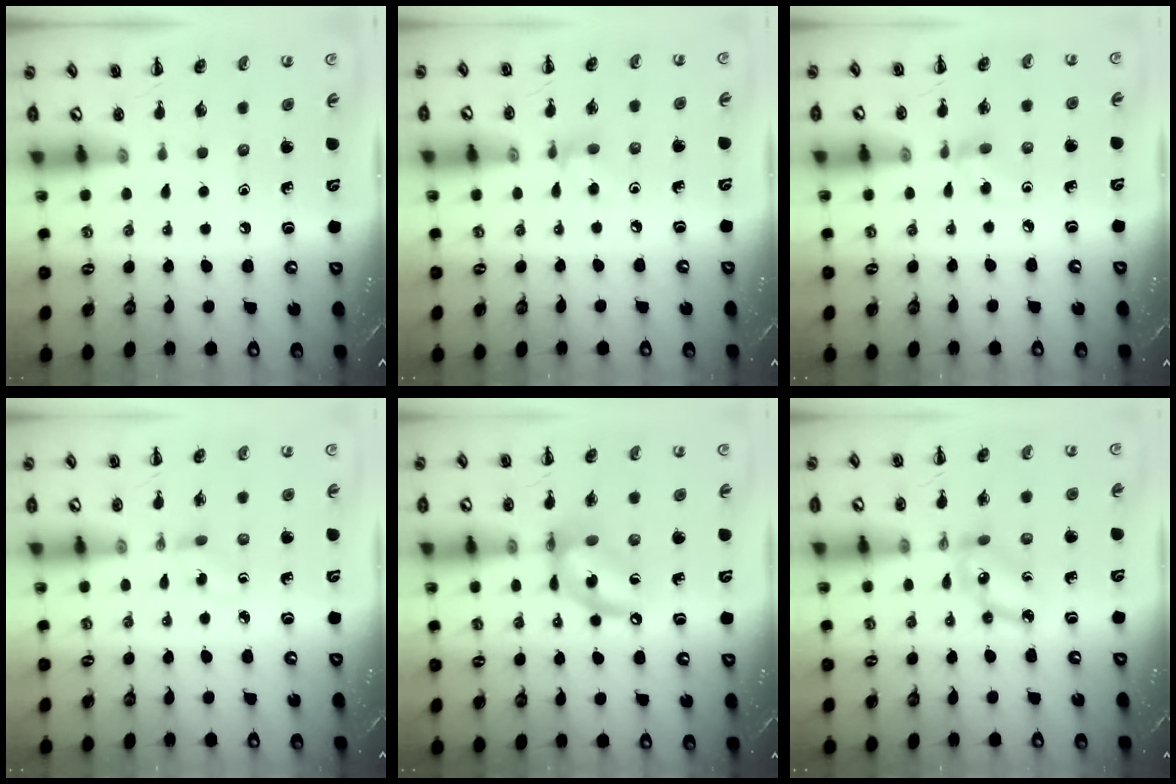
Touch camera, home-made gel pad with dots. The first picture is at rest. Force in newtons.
{"total": 5.1, "press": 5.0, "slide": 1.1}
{"total": 3.8, "press": 3.5, "slide": 1.4}
{"total": 1.5, "press": 1.3, "slide": 0.8}
{"total": 12.1, "press": 11.7, "slide": 3.0}
{"total": 6.2, "press": 6.0, "slide": 1.6}